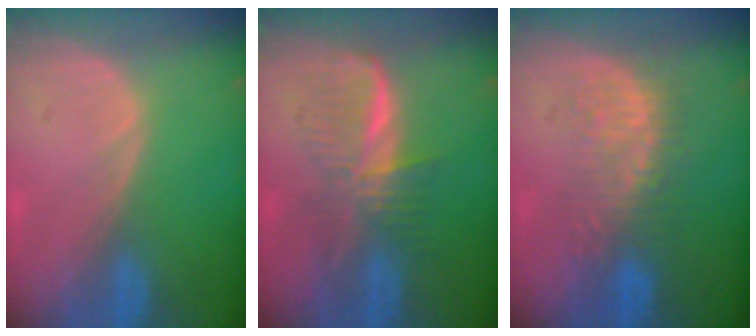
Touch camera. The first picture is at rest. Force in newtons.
{"total": 6.2, "press": 6.2, "slide": 0.7}
{"total": 6.4, "press": 6.2, "slide": 1.3}